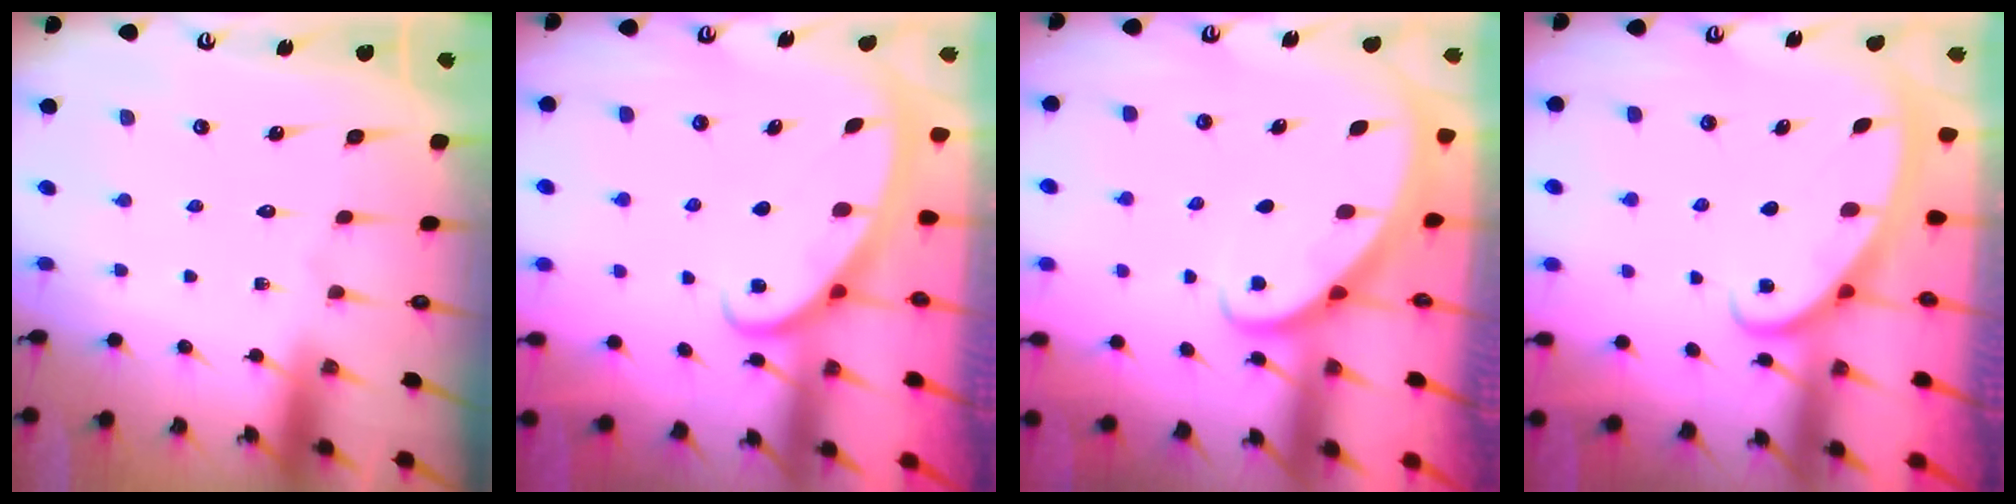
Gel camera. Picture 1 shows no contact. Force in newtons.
{"total": 2.7, "press": 2.7, "slide": 0.4}
{"total": 2.4, "press": 2.3, "slide": 0.3}
{"total": 2.6, "press": 2.6, "slide": 0.4}